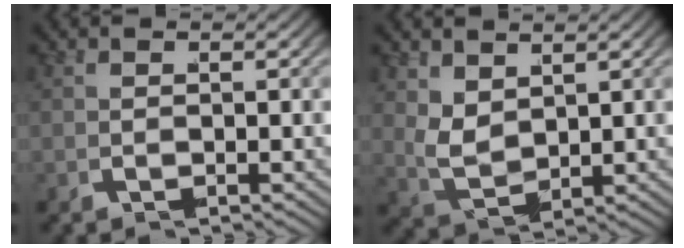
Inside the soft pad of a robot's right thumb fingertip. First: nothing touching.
{"total": 3.6, "force": [1.1, 2.4, 2.5], "torque": [-0.062, -0.018, 0.029]}